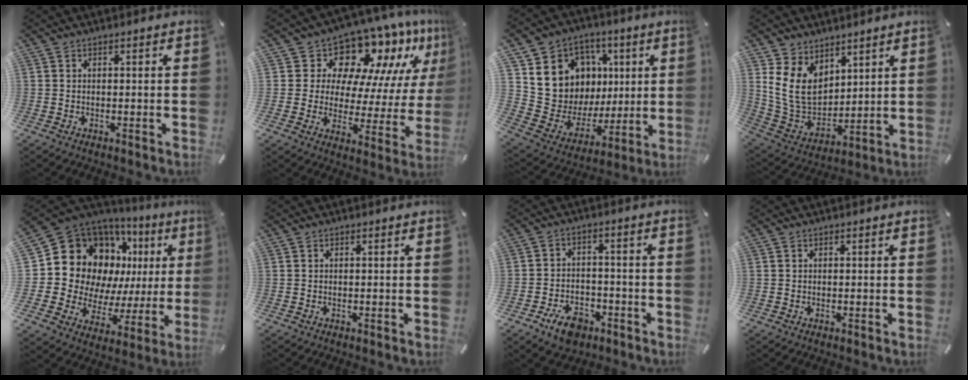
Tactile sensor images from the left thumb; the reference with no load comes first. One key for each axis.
{"total": 11.9, "fx": 9.9, "fy": 6.0, "fz": 2.9, "tx": -0.047, "ty": -0.110, "tz": 0.164}
{"total": 13.1, "fx": 3.4, "fy": 12.4, "fz": 2.6, "tx": -0.042, "ty": -0.037, "tz": 0.088}
{"total": 12.4, "fx": 5.0, "fy": 9.7, "fz": 5.8, "tx": -0.153, "ty": -0.033, "tz": 0.101}
{"total": 19.4, "fx": 7.8, "fy": 15.4, "fz": 8.9, "tx": -0.148, "ty": -0.065, "tz": 0.170}
{"total": 0.0}
{"total": 7.2, "fx": -4.3, "fy": 4.6, "fz": 3.6, "tx": -0.067, "ty": 0.023, "tz": -0.077}
{"total": 0.0}